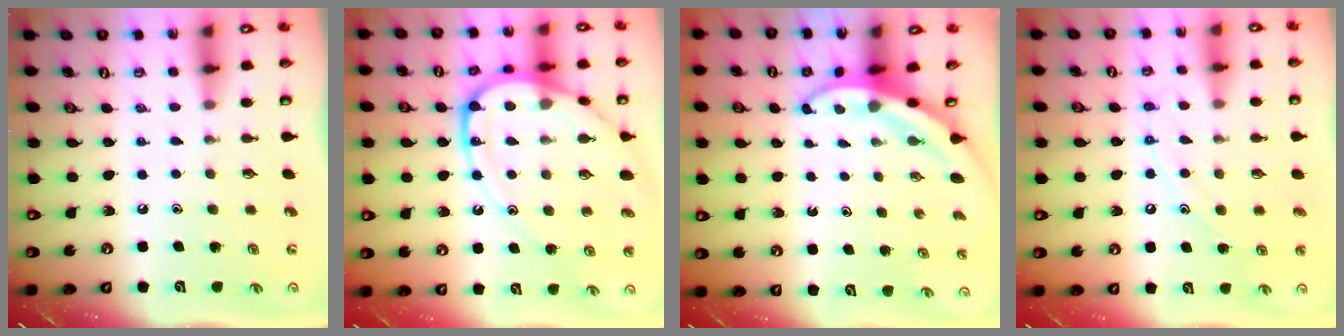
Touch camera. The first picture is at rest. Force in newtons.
{"total": 15.1, "press": 15.0, "slide": 1.5}
{"total": 3.7, "press": 3.7, "slide": 0.5}
{"total": 9.0, "press": 9.0, "slide": 0.8}